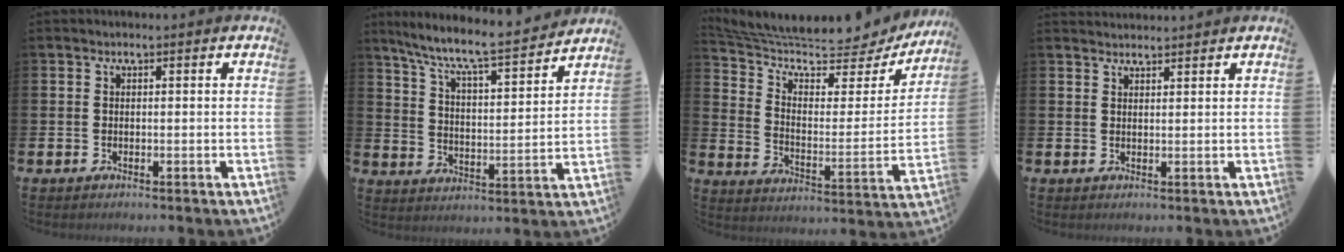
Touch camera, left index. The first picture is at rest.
{"total": 8.2, "force": [7.5, 0.6, 3.3], "torque": [-0.101, -0.055, 0.124]}
{"total": 8.6, "force": [7.7, 2.0, 3.4], "torque": [-0.101, -0.056, 0.123]}
{"total": 1.8, "force": [1.8, 0.3, 0.0], "torque": [0.006, -0.008, 0.031]}